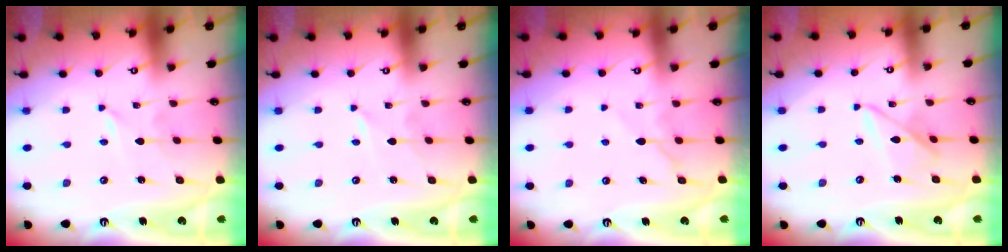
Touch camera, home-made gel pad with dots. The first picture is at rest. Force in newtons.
{"total": 0.5, "press": 0.5, "slide": 0.1}
{"total": 6.1, "press": 6.0, "slide": 0.6}
{"total": 8.1, "press": 8.1, "slide": 0.5}